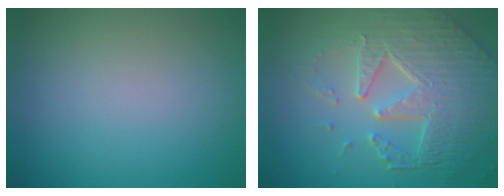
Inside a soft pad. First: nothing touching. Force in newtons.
{"total": 8.6, "press": 5.9, "slide": 6.3}